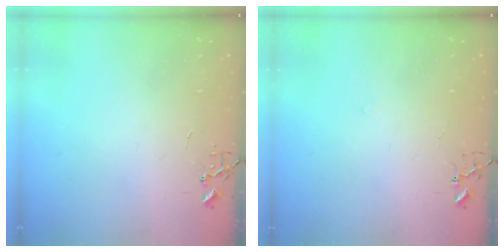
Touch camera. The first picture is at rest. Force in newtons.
{"total": 5.7, "press": 5.6, "slide": 0.7}